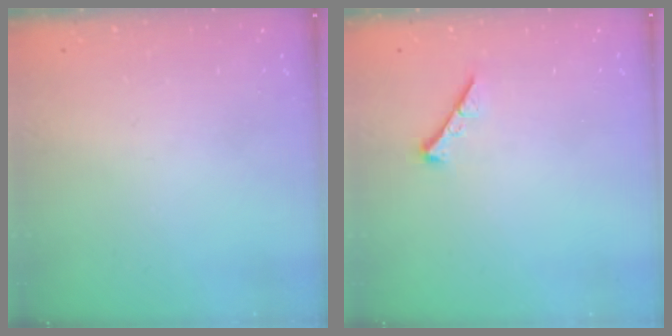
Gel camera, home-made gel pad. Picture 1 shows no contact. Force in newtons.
{"total": 0.0}